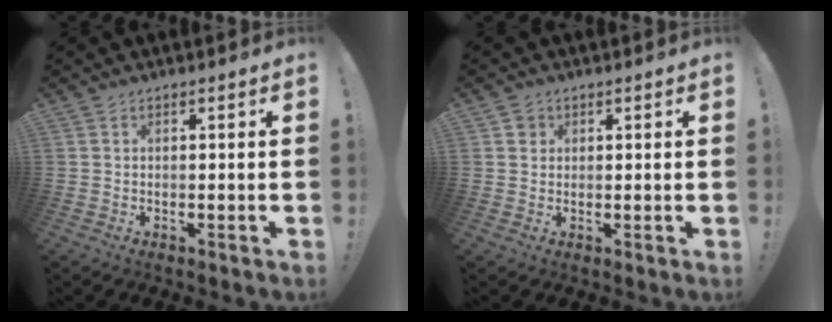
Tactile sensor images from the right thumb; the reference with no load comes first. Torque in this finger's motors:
{"motor_torque": [0.20, 0.13, -0.01, 0.12, -0.03]}